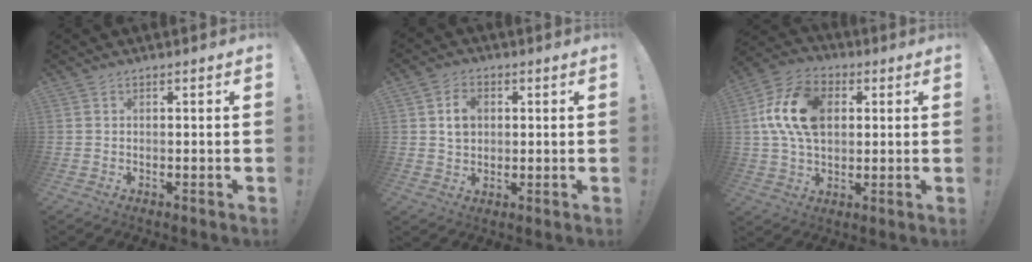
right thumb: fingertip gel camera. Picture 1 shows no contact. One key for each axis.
{"total": 6.7, "fx": 1.6, "fy": 5.3, "fz": 3.8, "tx": -0.050, "ty": 0.000, "tz": 0.029}
{"total": 18.0, "fx": 3.7, "fy": 12.6, "fz": 12.3, "tx": -0.214, "ty": 0.000, "tz": 0.068}